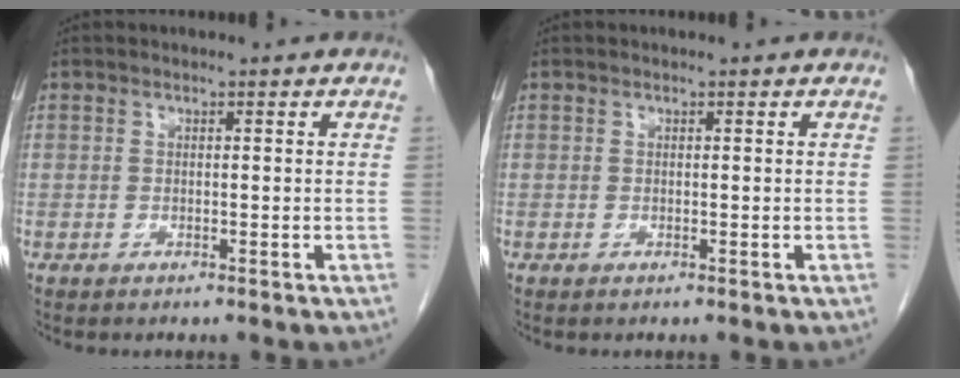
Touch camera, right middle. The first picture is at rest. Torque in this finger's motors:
{"motor_torque": [-0.11, -0.11, 0.01, 0.00]}